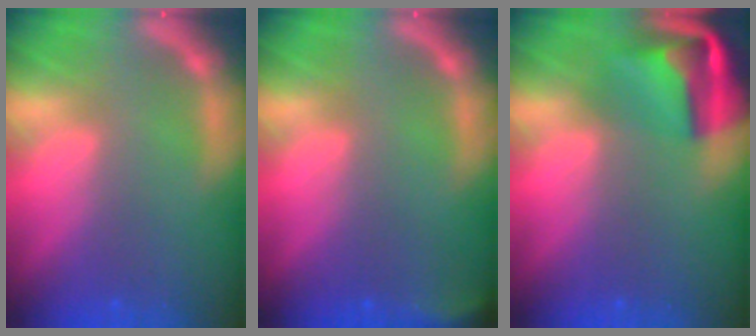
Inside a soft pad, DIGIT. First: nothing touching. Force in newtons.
{"total": 2.9}
{"total": 7.9}